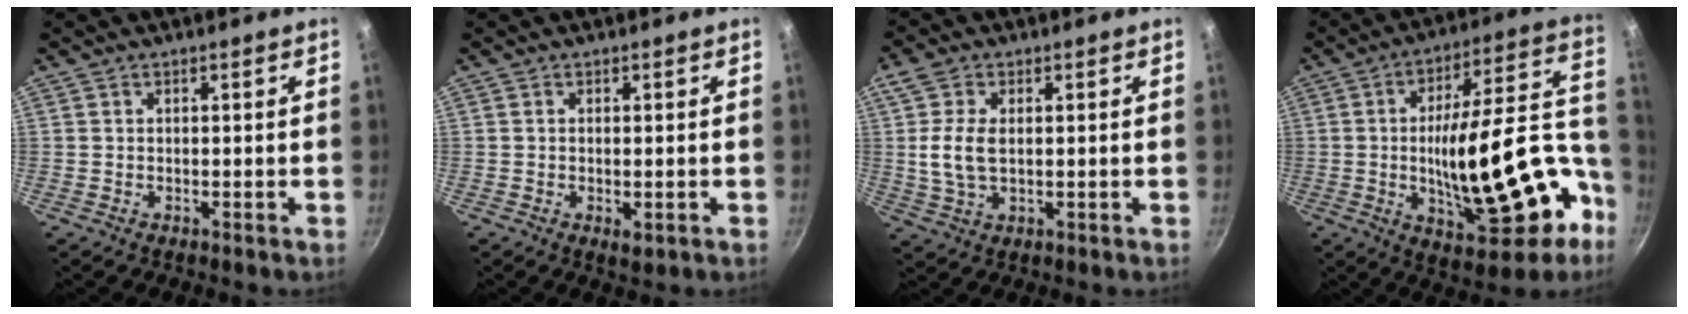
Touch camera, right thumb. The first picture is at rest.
{"total": 1.9, "force": [-0.5, 0.8, 1.6], "torque": [-0.031, -0.008, -0.003]}
{"total": 7.2, "force": [0.8, 4.1, 5.9], "torque": [-0.125, 0.002, 0.011]}
{"total": 27.2, "force": [-6.3, 11.5, 23.8], "torque": [-0.327, 0.048, -0.072]}